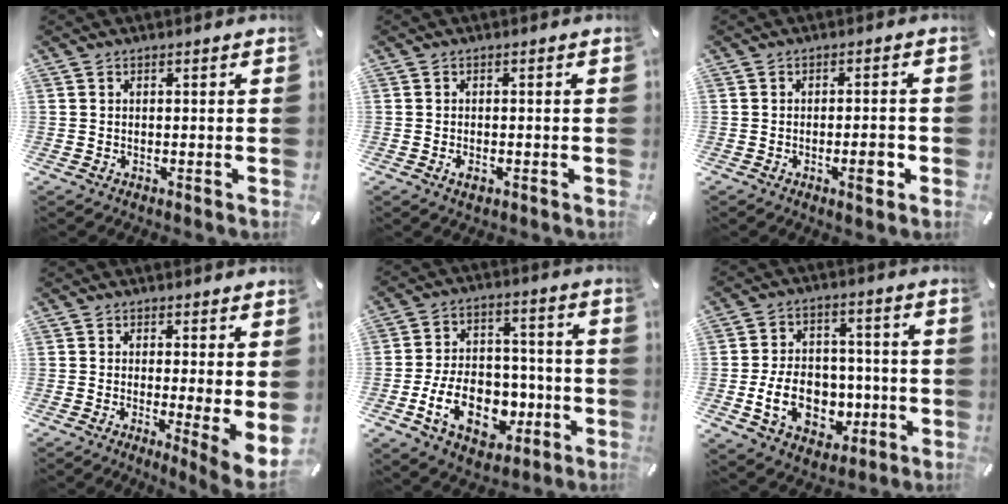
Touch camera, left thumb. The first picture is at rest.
{"total": 2.1, "force": [-0.8, 1.1, 1.6], "torque": [-0.036, 0.000, -0.016]}
{"total": 4.8, "force": [-1.5, 1.7, 4.2], "torque": [-0.056, 0.008, -0.025]}
{"total": 4.3, "force": [0.6, 0.3, 4.3], "torque": [-0.059, -0.032, 0.013]}
{"total": 16.1, "force": [-5.7, 11.0, 10.2], "torque": [-0.184, 0.029, -0.090]}
{"total": 13.7, "force": [-3.1, 10.4, 8.3], "torque": [-0.157, 0.018, -0.044]}